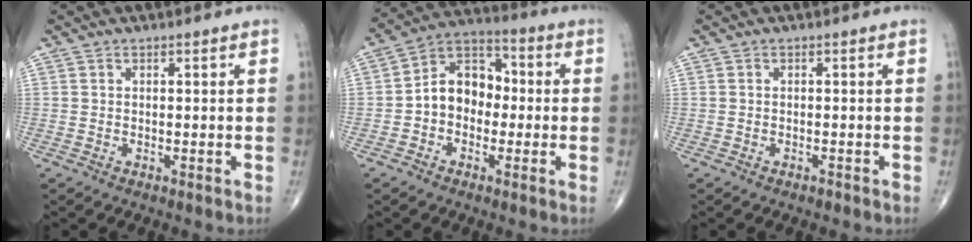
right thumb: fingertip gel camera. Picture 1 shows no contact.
{"total": 10.5, "force": [-1.0, 7.9, 6.9], "torque": [-0.084, 0.039, -0.033]}
{"total": 0.6, "force": [-0.5, 0.3, 0.2], "torque": [-0.004, 0.001, -0.009]}